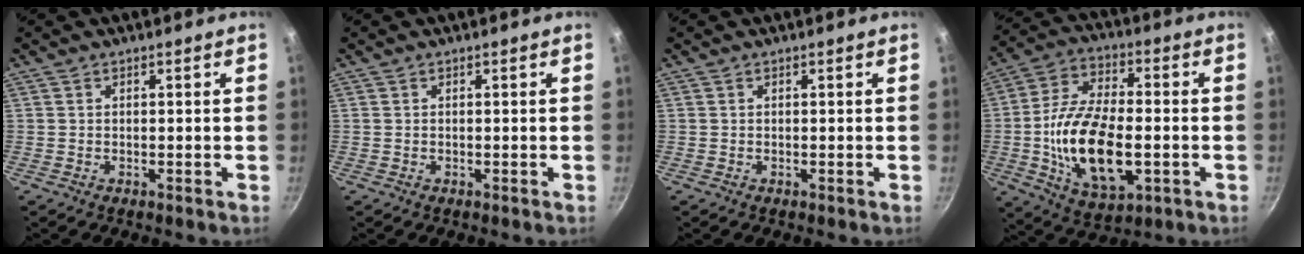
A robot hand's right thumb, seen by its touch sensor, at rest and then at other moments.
{"total": 0.0}
{"total": 0.0}
{"total": 19.4, "force": [-3.3, 9.9, 16.3], "torque": [-0.293, 0.017, -0.057]}